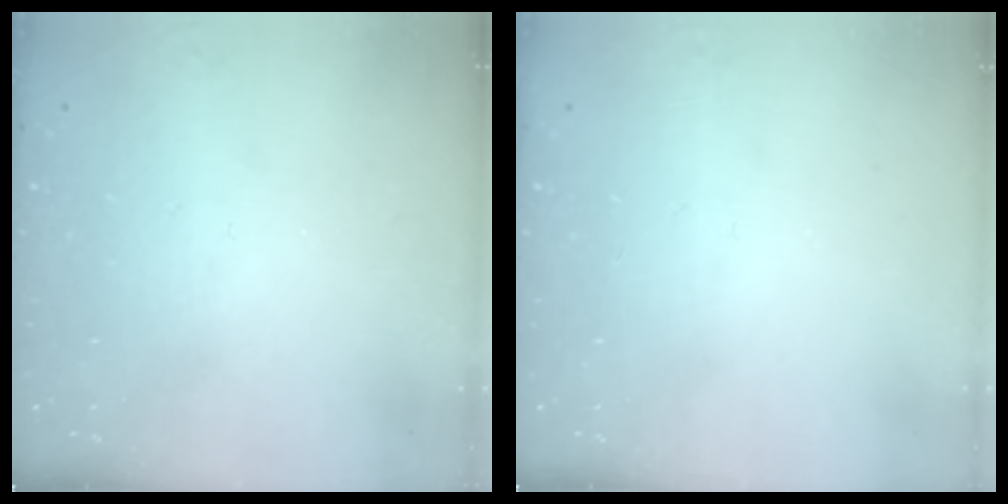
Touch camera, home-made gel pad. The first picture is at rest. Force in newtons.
{"total": 0.0}